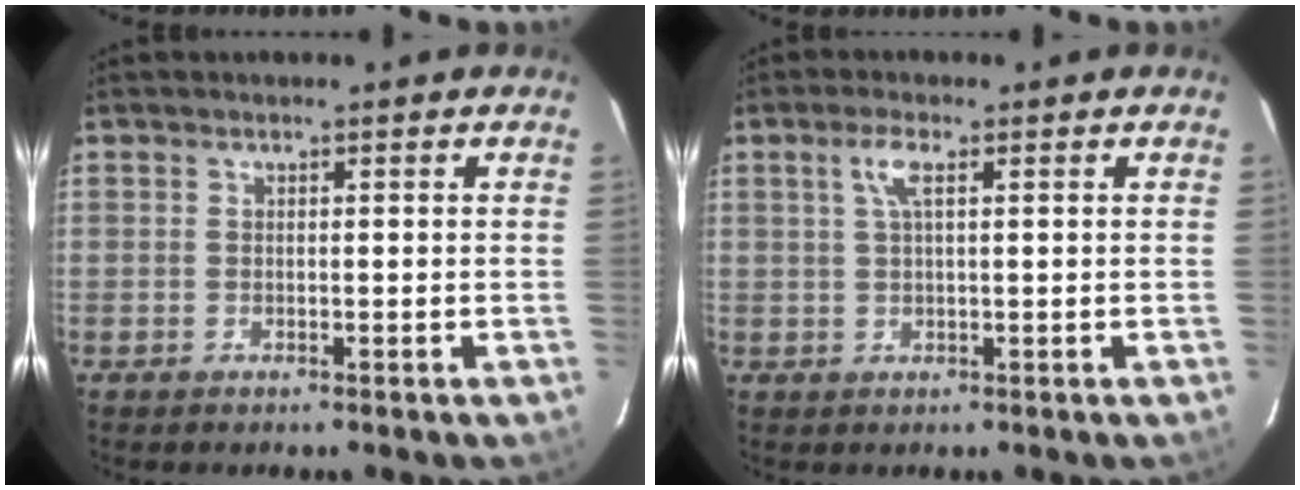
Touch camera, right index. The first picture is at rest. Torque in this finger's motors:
{"motor_torque": [0.34, 0.02, 0.21, 0.06]}